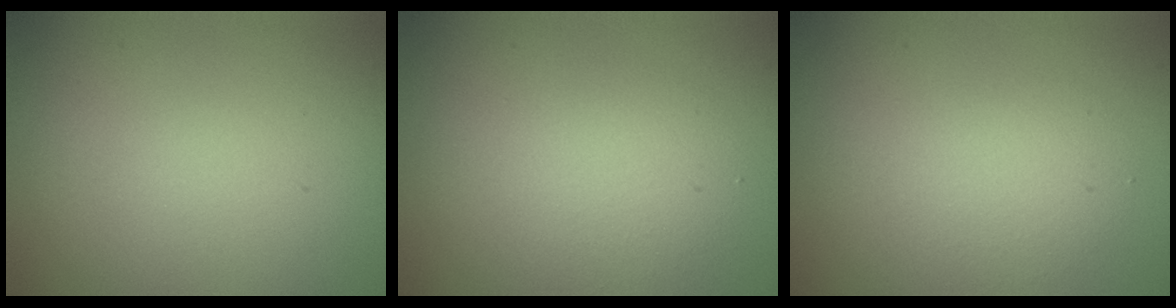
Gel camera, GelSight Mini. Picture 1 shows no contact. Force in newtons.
{"total": 2.9, "press": 2.9, "slide": 0.3}
{"total": 2.4, "press": 2.4, "slide": 0.2}